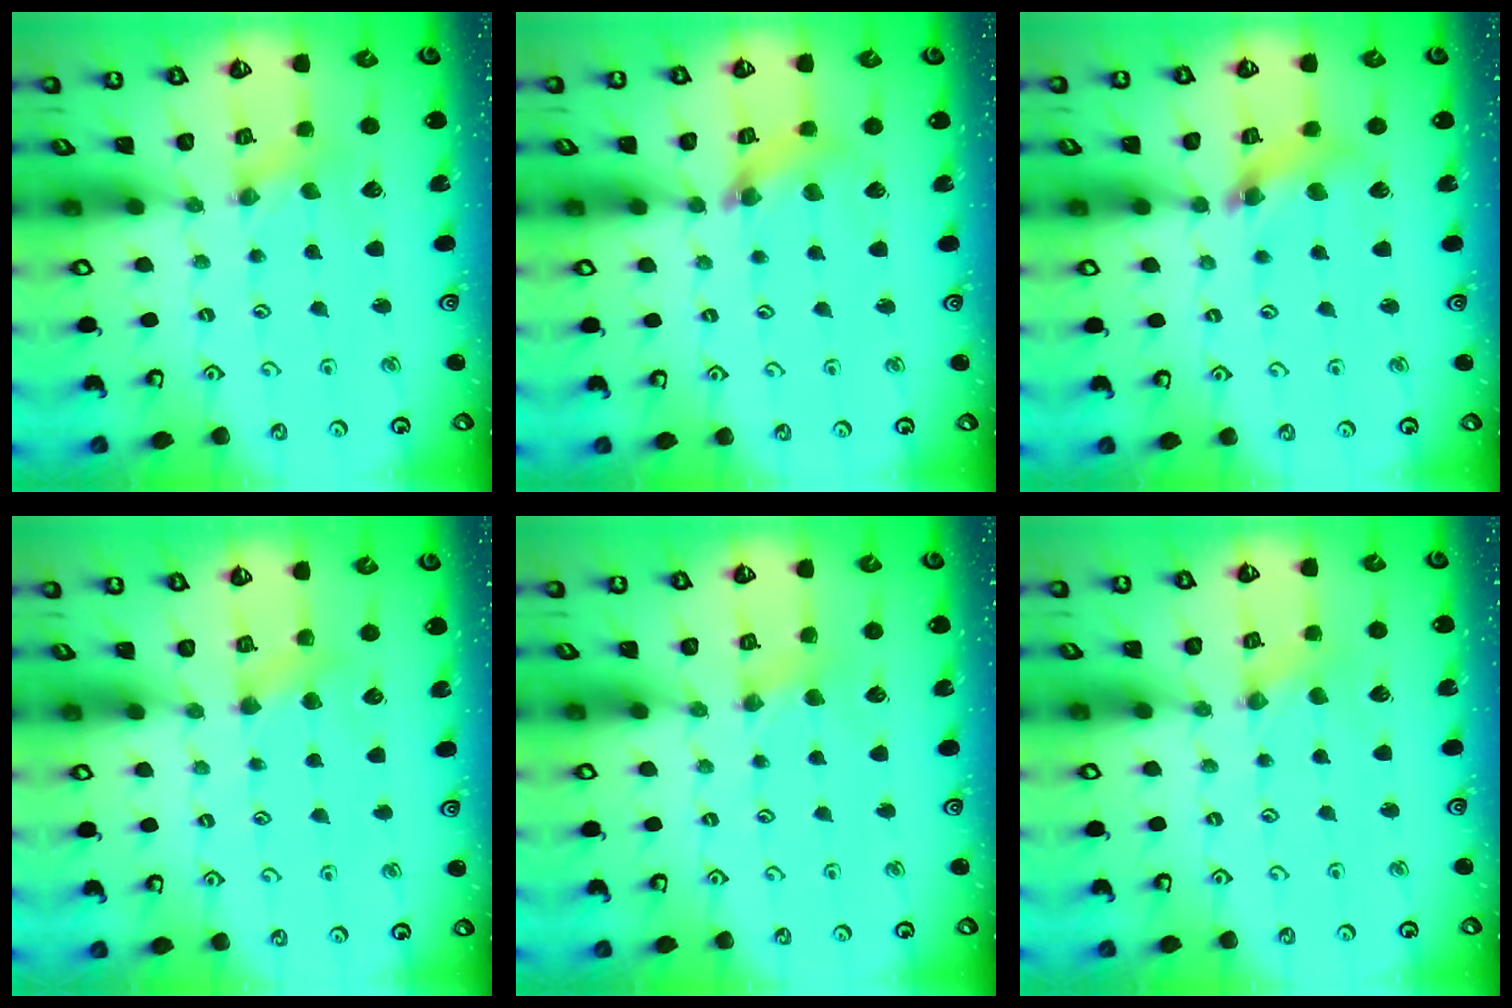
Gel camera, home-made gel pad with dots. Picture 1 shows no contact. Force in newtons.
{"total": 6.5, "press": 6.5, "slide": 0.6}
{"total": 8.9, "press": 8.9, "slide": 1.1}
{"total": 4.8, "press": 4.7, "slide": 0.7}
{"total": 2.2, "press": 2.2, "slide": 0.4}
{"total": 0.0}